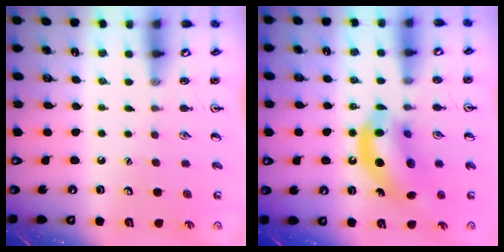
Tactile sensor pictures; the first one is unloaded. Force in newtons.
{"total": 13.6, "press": 13.0, "slide": 4.3}